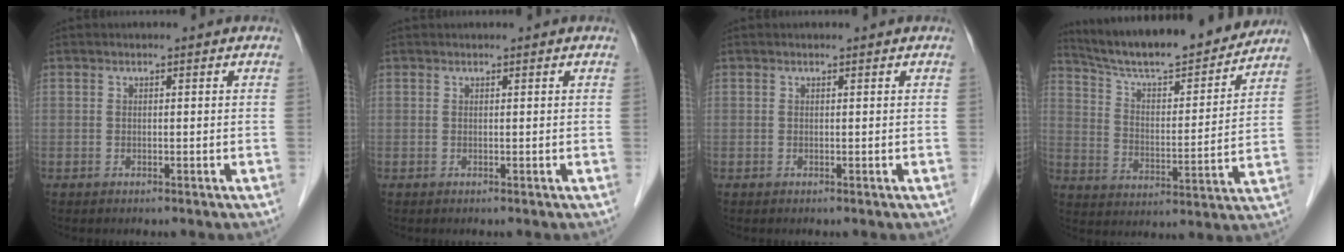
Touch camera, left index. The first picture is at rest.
{"total": 1.4, "force": [1.3, 0.2, 0.2], "torque": [-0.009, 0.020, 0.021]}
{"total": 0.8, "force": [0.8, 0.1, 0.1], "torque": [-0.010, 0.005, 0.010]}
{"total": 18.9, "force": [17.4, 2.2, 7.0], "torque": [-0.117, -0.007, 0.266]}